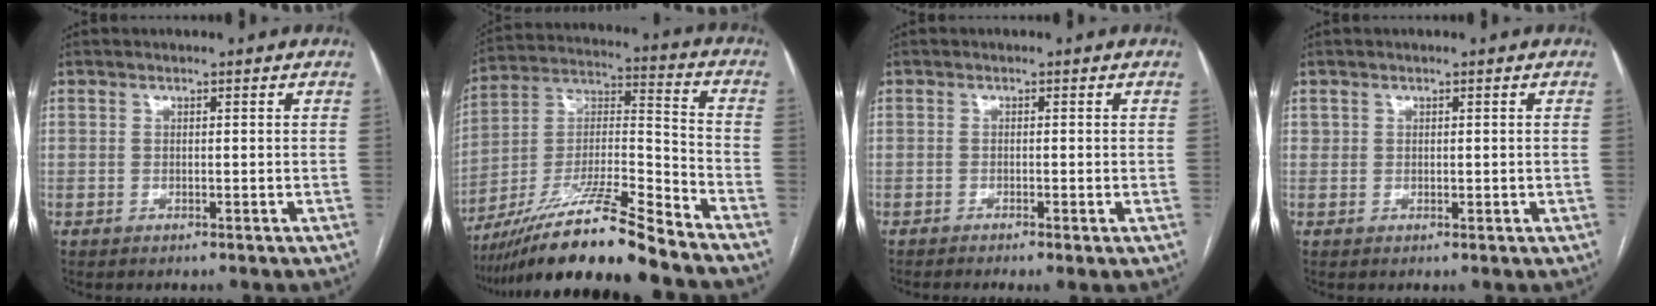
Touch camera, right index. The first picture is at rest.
{"total": 18.4, "force": [-15.1, -0.2, 10.5], "torque": [-0.207, -0.003, -0.273]}
{"total": 1.7, "force": [-1.1, 0.0, 1.3], "torque": [-0.023, -0.003, -0.018]}
{"total": 1.0, "force": [0.3, 0.8, 0.4], "torque": [-0.002, 0.003, 0.007]}